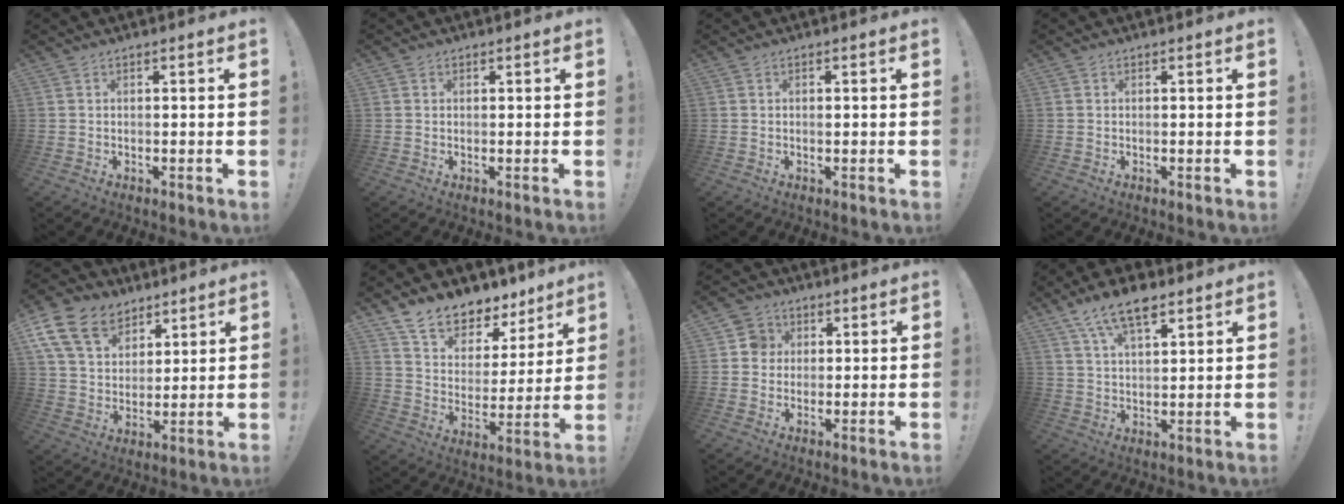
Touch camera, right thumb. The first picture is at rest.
{"total": 0.8, "force": [0.4, 0.7, 0.1], "torque": [0.000, 0.000, 0.007]}
{"total": 0.0}
{"total": 0.0}
{"total": 16.2, "force": [9.0, 11.3, 7.4], "torque": [-0.129, -0.045, 0.177]}
{"total": 11.7, "force": [10.0, 5.1, 3.3], "torque": [-0.070, -0.083, 0.184]}
{"total": 5.6, "force": [1.0, 5.4, 1.5], "torque": [-0.026, 0.011, 0.021]}
{"total": 10.9, "force": [6.8, 4.7, 7.1], "torque": [-0.120, -0.021, 0.125]}